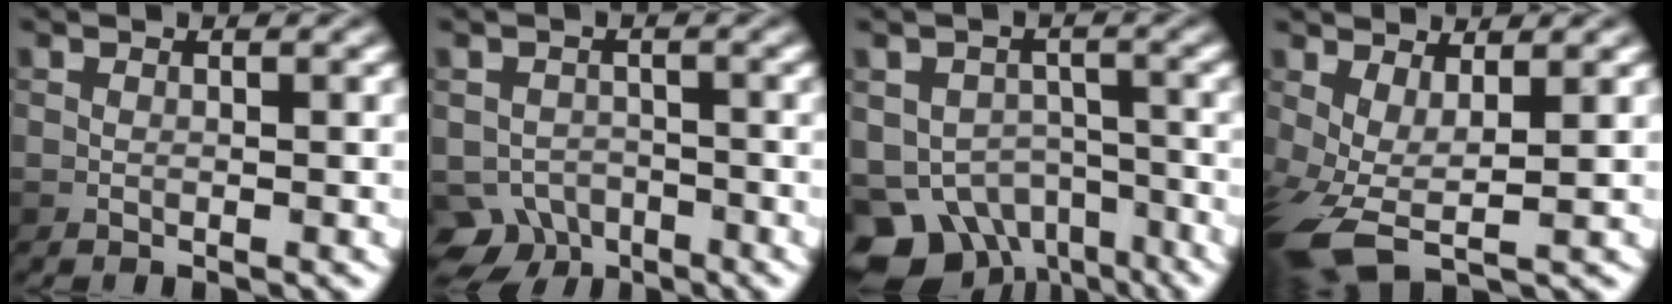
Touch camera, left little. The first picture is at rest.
{"total": 4.2, "force": [-2.7, 3.1, 1.1], "torque": [-0.007, -0.005, -0.047]}
{"total": 8.9, "force": [-5.6, 5.9, 3.5], "torque": [-0.051, -0.022, -0.081]}
{"total": 5.8, "force": [-1.1, 2.3, 5.2], "torque": [-0.125, -0.011, -0.022]}